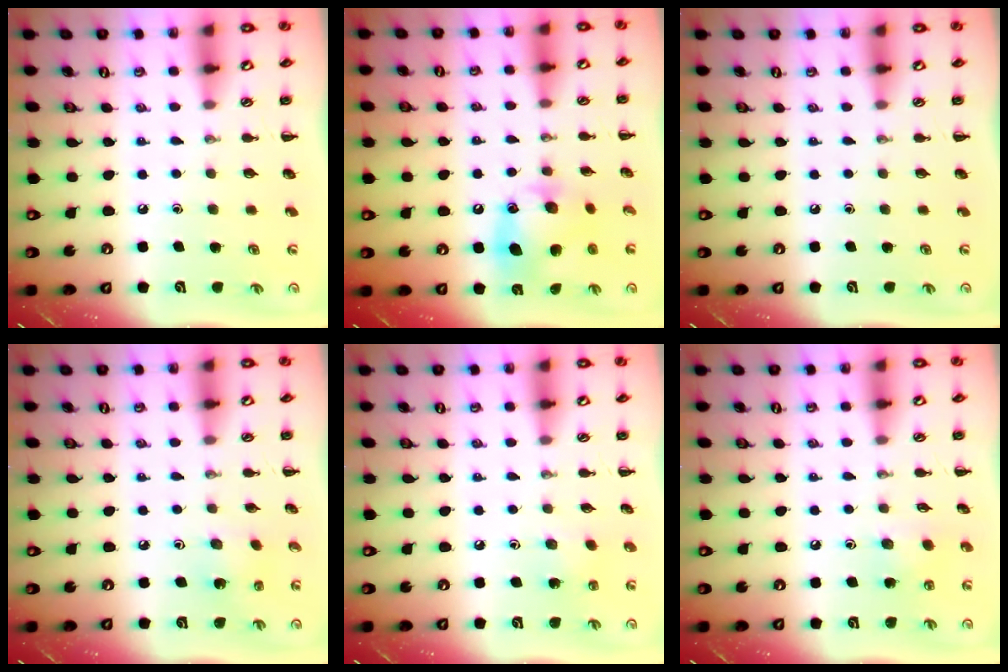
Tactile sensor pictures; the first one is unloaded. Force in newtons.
{"total": 13.1, "press": 12.9, "slide": 1.9}
{"total": 0.0}
{"total": 1.6, "press": 1.4, "slide": 0.6}
{"total": 3.6, "press": 3.4, "slide": 1.0}
{"total": 4.6, "press": 4.4, "slide": 1.1}